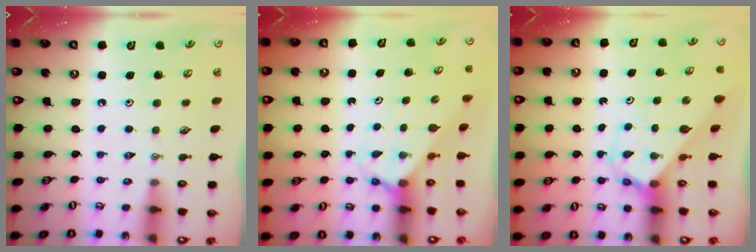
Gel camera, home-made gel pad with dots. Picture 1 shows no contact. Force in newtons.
{"total": 1.9, "press": 1.9, "slide": 0.2}
{"total": 2.7, "press": 2.7, "slide": 0.2}